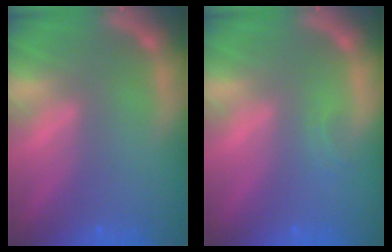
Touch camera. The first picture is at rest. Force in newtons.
{"total": 0.9}